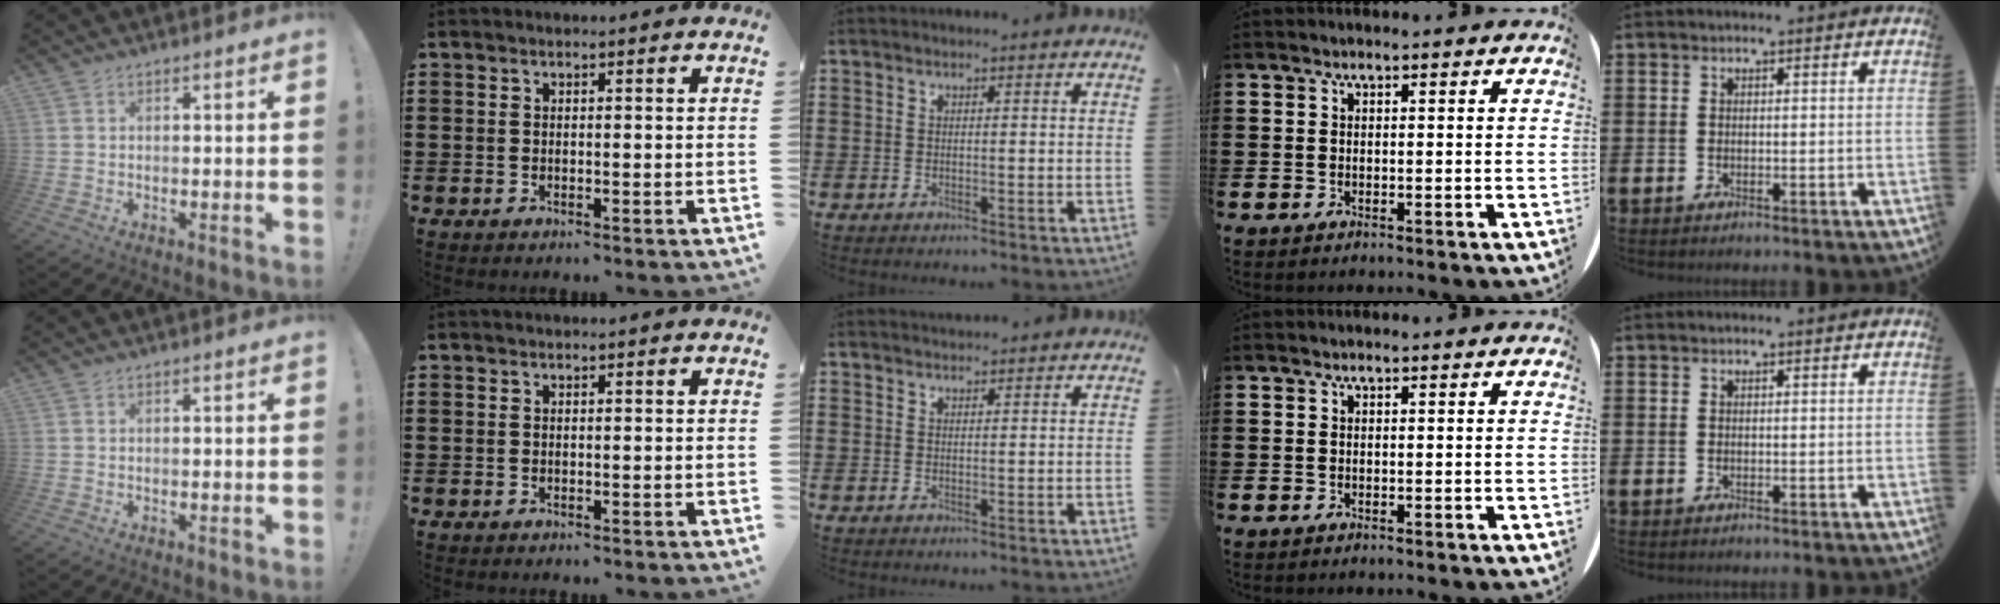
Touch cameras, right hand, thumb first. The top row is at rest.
{}